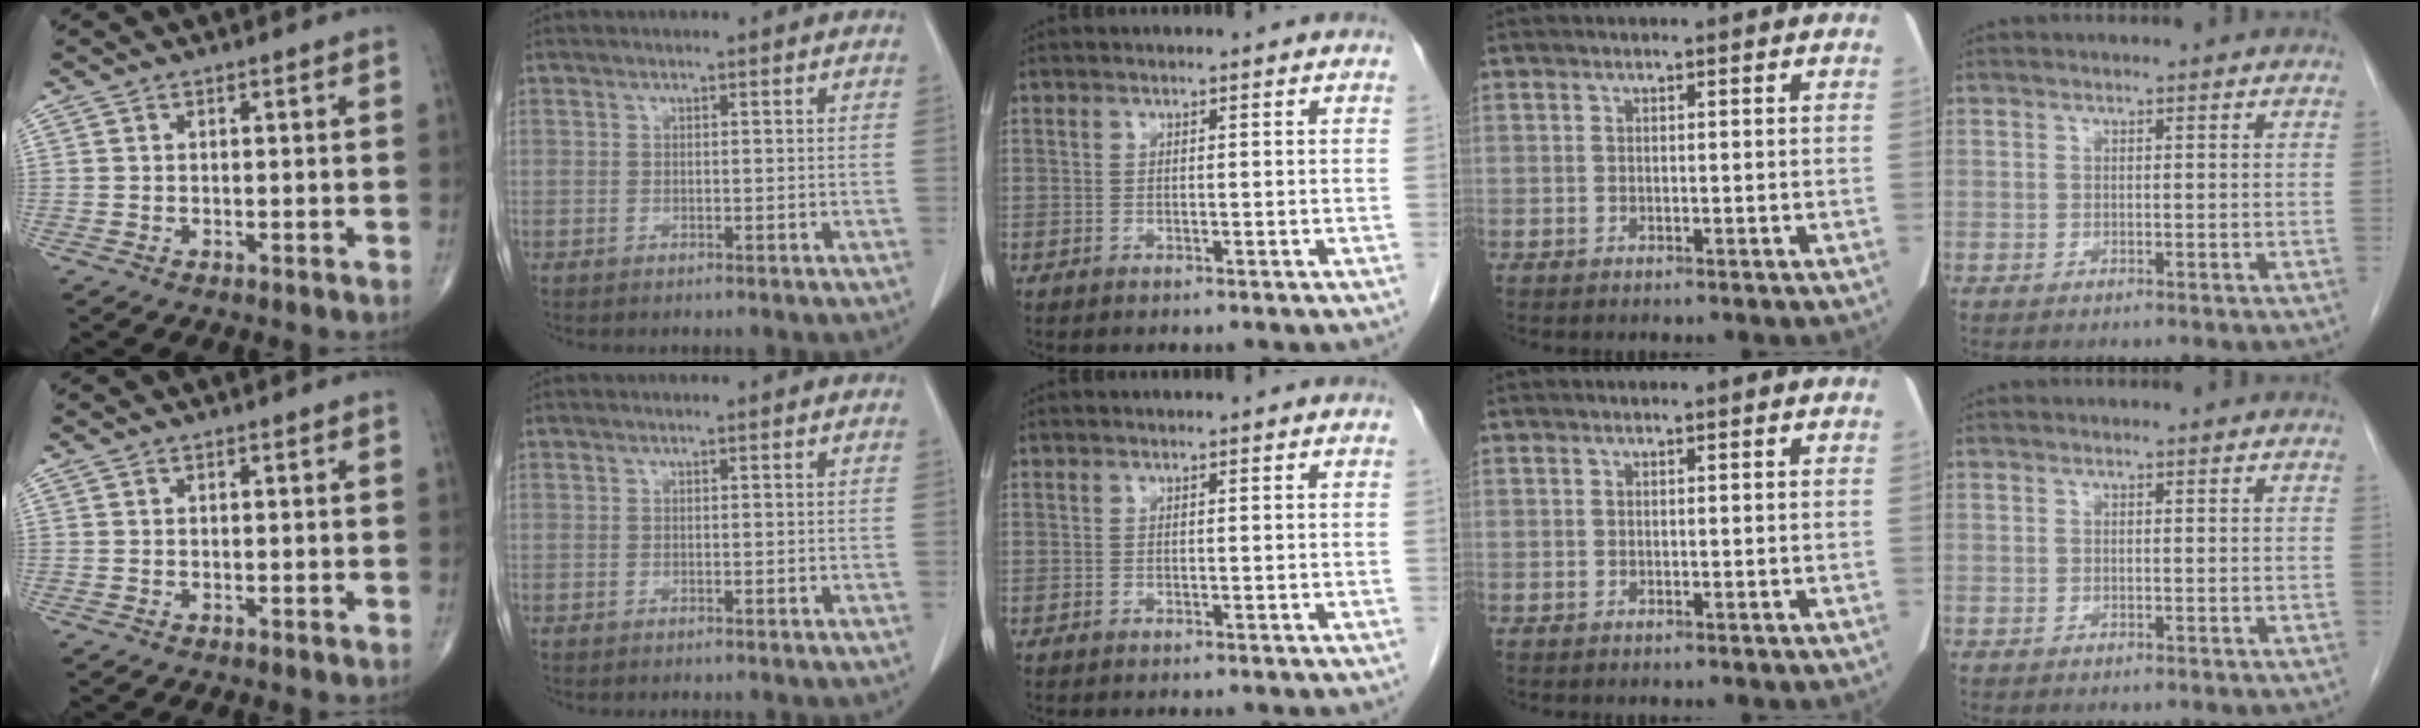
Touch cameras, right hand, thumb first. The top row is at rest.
{}